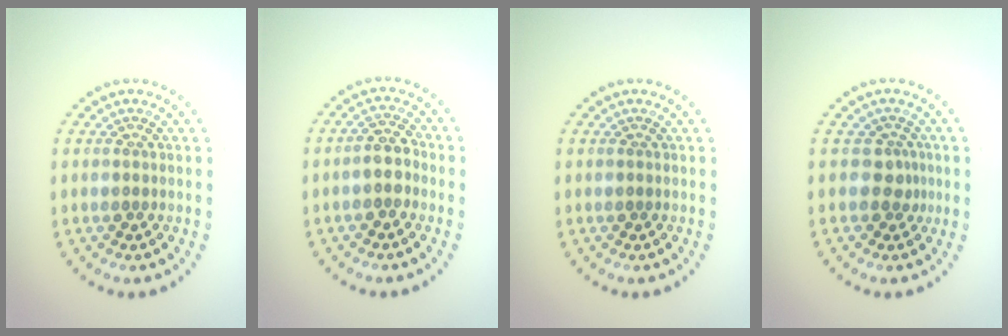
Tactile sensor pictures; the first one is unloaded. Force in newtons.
{"total": 2.4, "press": 2.1, "slide": 1.2}
{"total": 0.0}
{"total": 1.7, "press": 1.3, "slide": 1.2}